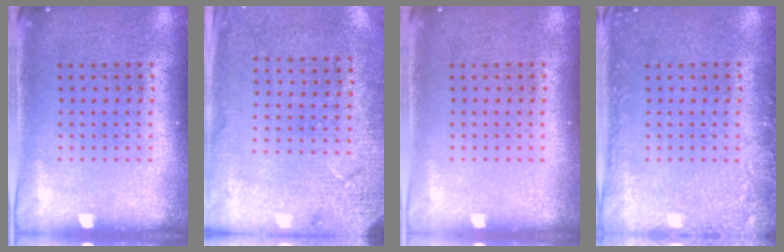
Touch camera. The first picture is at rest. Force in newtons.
{"total": 2.6, "press": 2.3, "slide": 1.0}
{"total": 0.0}
{"total": 1.7, "press": 1.7, "slide": 0.3}